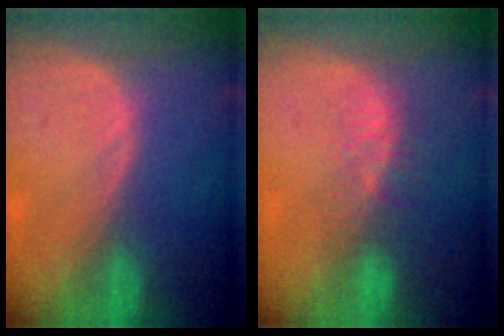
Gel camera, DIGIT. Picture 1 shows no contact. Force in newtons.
{"total": 4.9, "press": 4.3, "slide": 2.2}